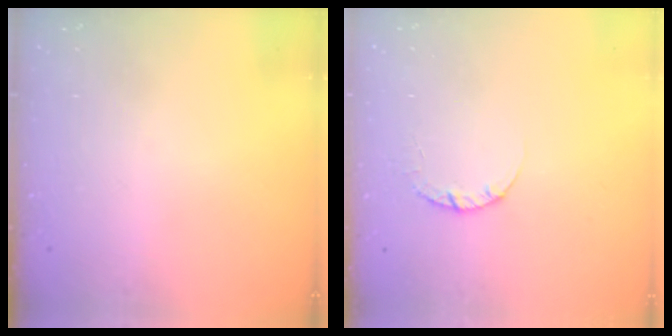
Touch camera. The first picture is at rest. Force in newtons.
{"total": 2.4, "press": 2.4, "slide": 0.3}